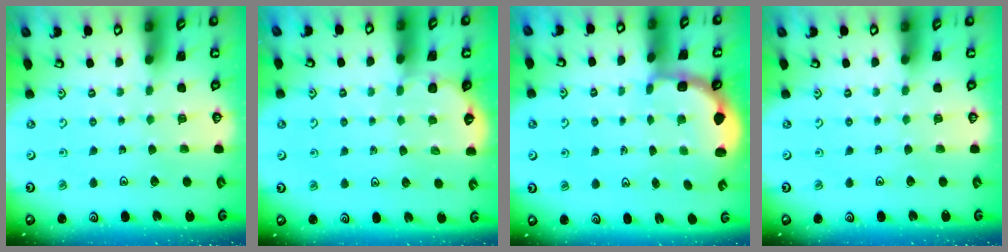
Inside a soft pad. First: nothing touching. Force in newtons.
{"total": 3.0, "press": 2.9, "slide": 0.5}
{"total": 2.8, "press": 2.3, "slide": 1.7}
{"total": 0.0}